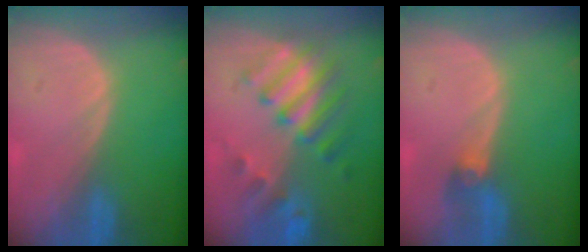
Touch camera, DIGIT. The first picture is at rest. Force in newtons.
{"total": 8.0, "press": 7.7, "slide": 2.3}
{"total": 3.0, "press": 2.6, "slide": 1.4}